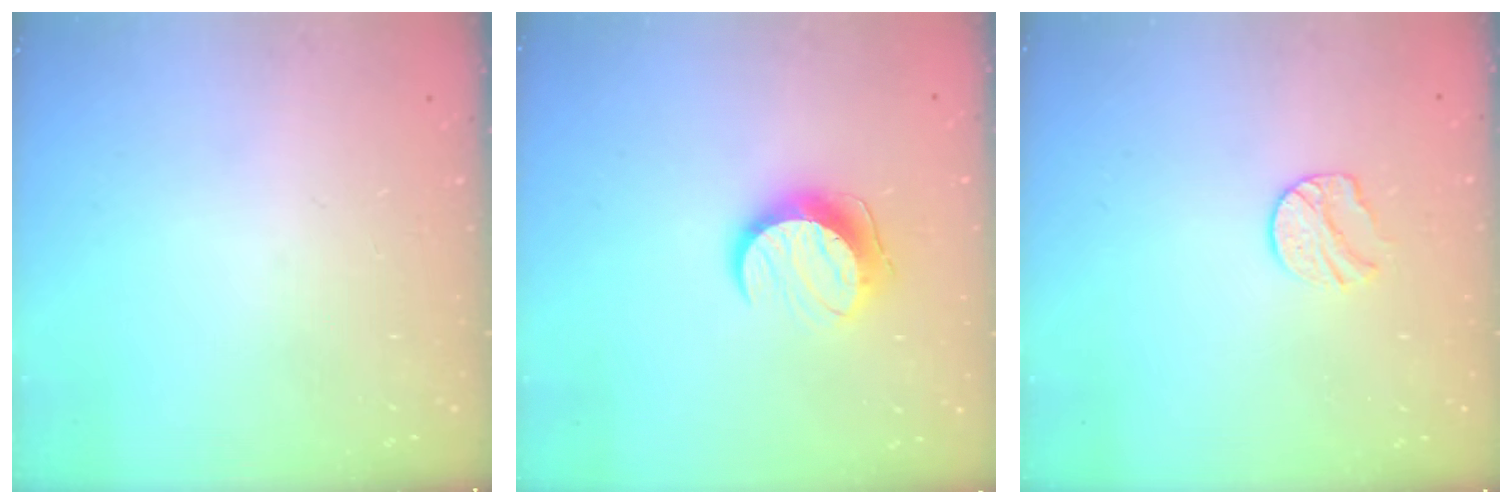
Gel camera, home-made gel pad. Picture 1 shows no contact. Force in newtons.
{"total": 10.4, "press": 10.4, "slide": 0.2}
{"total": 7.8, "press": 7.8, "slide": 0.5}